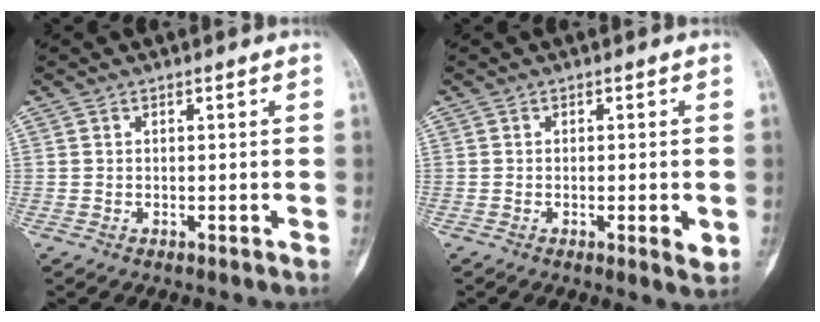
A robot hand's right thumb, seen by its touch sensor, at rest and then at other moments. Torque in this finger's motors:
{"motor_torque": [-0.28, 0.02, -0.10, 0.43, -0.10]}